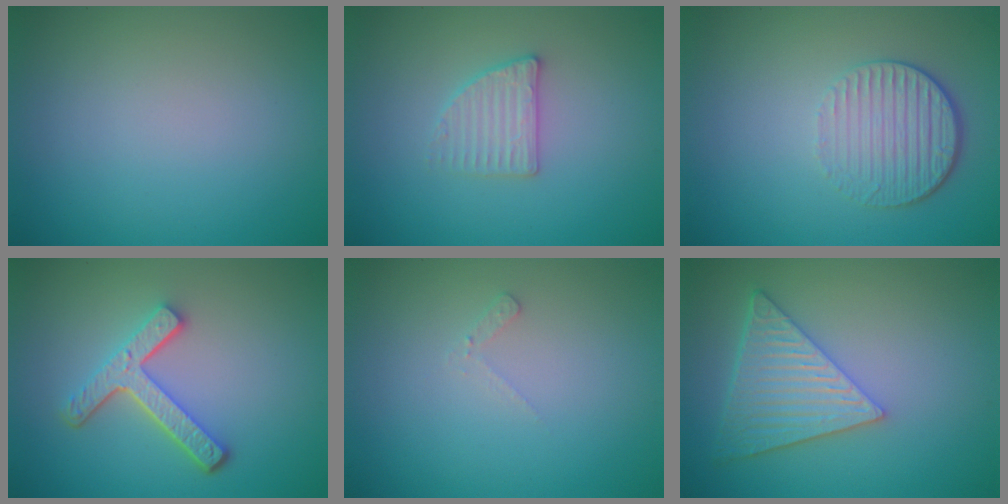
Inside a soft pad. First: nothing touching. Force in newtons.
{"total": 2.3, "press": 2.2, "slide": 0.5}
{"total": 3.6, "press": 2.6, "slide": 2.5}
{"total": 4.3, "press": 3.3, "slide": 2.8}
{"total": 0.8, "press": 0.8, "slide": 0.2}
{"total": 6.0, "press": 4.6, "slide": 3.8}